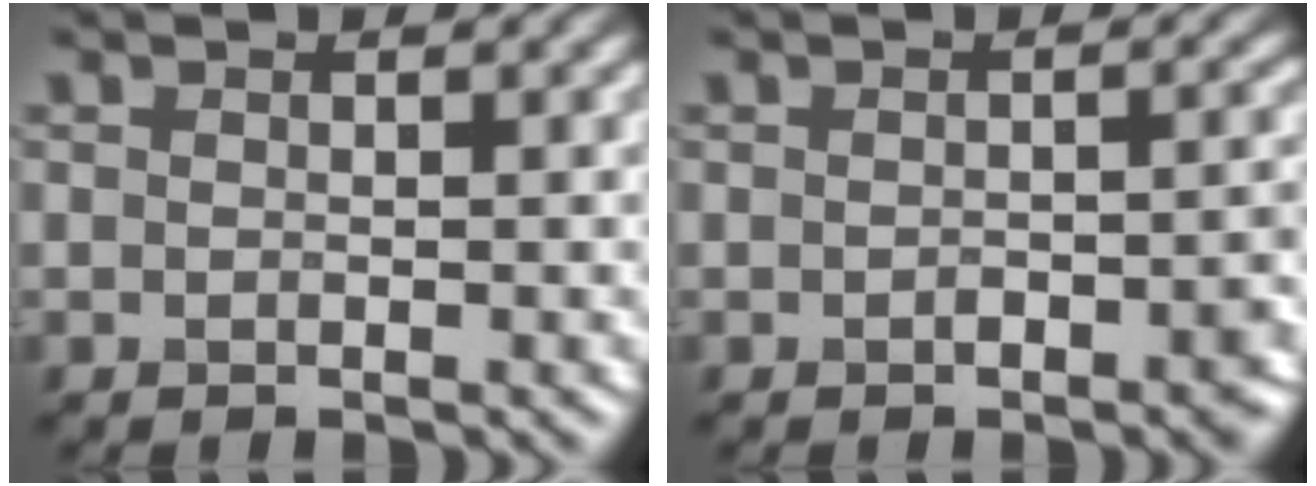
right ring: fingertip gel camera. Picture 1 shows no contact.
{"total": 2.4, "force": [-1.1, 1.2, 1.8], "torque": [-0.020, 0.005, -0.013]}